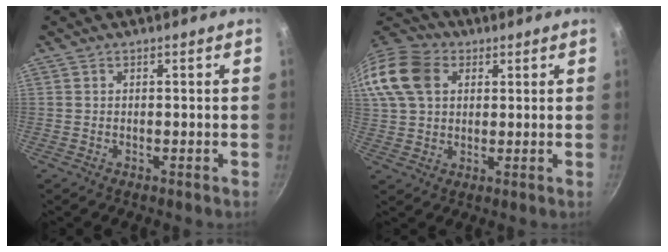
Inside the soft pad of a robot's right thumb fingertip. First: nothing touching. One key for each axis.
{"total": 18.5, "fx": 6.0, "fy": 13.9, "fz": 10.8, "tx": -0.246, "ty": 0.029, "tz": 0.101}